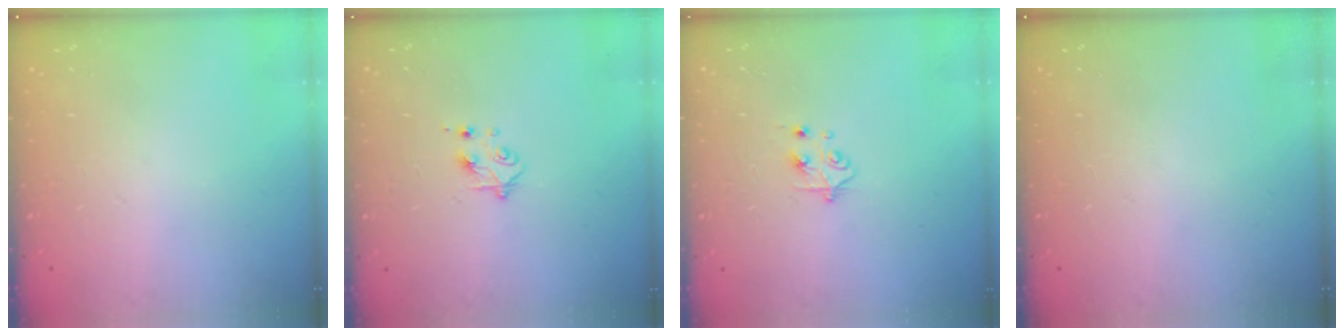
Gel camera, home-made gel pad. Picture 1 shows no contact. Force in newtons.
{"total": 4.9, "press": 4.8, "slide": 0.7}
{"total": 4.8, "press": 4.8, "slide": 0.6}
{"total": 0.0}